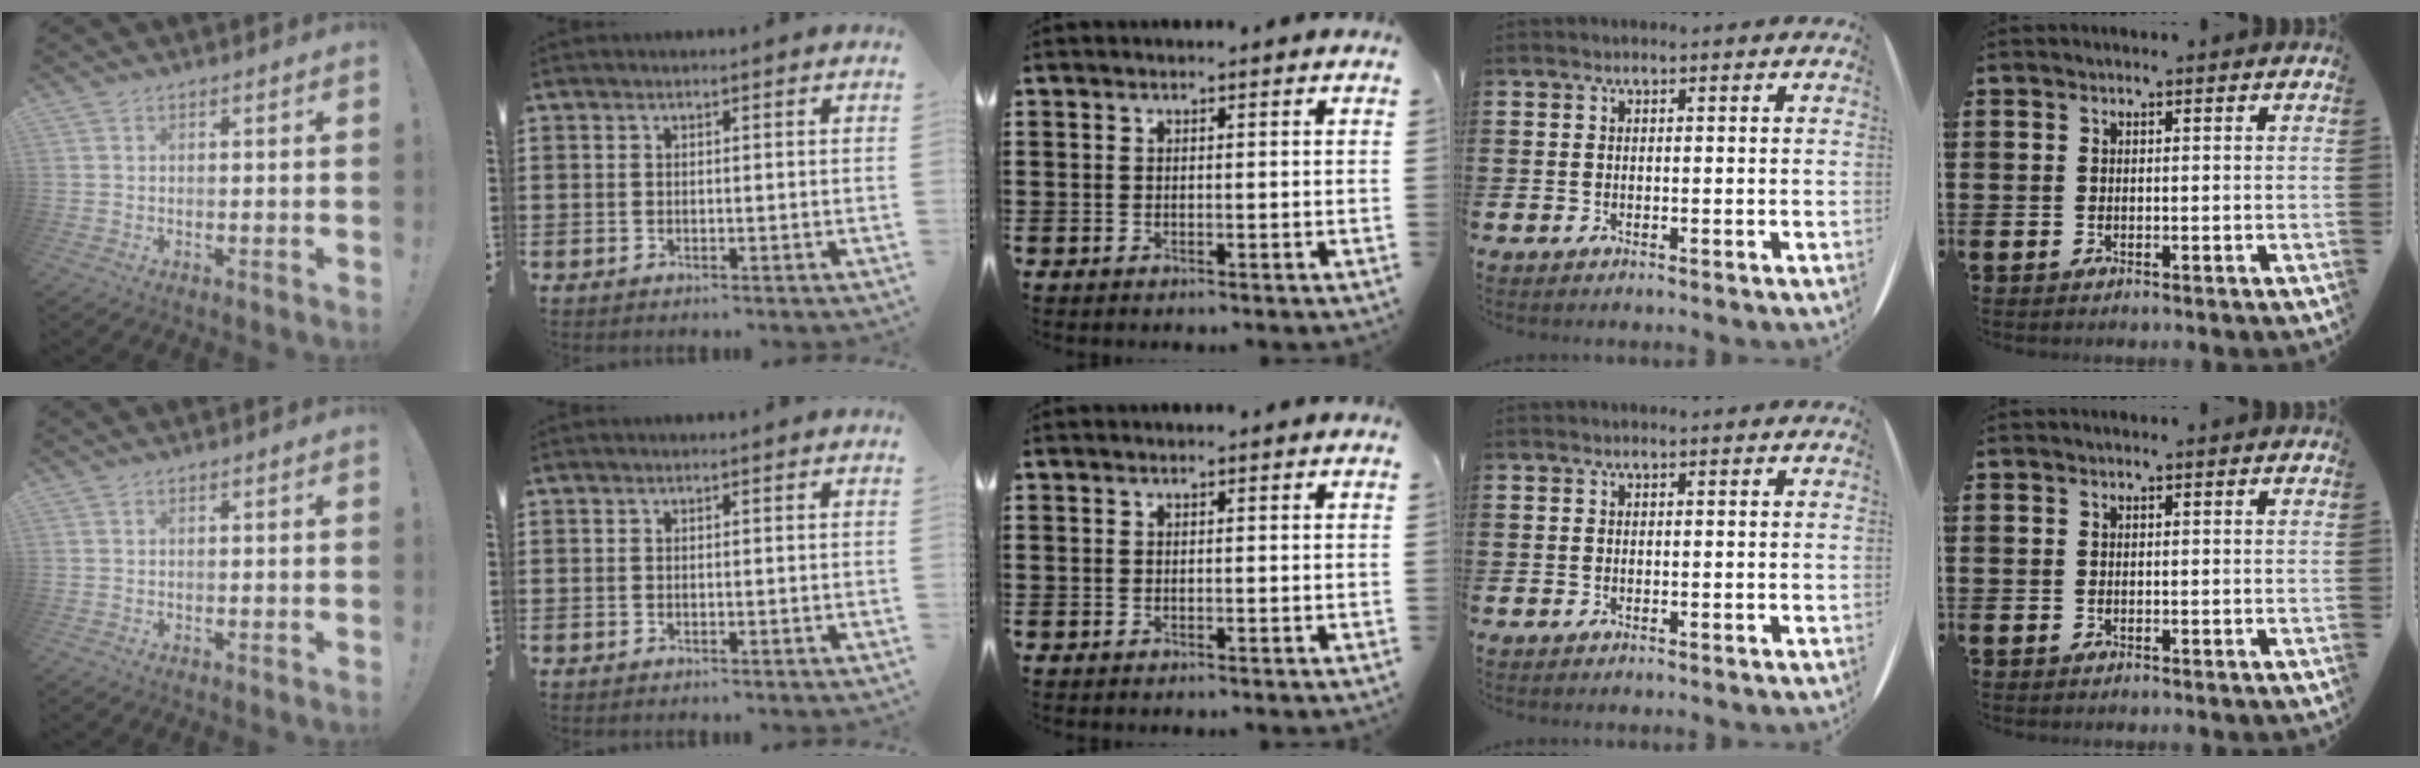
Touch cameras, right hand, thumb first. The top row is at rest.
{}